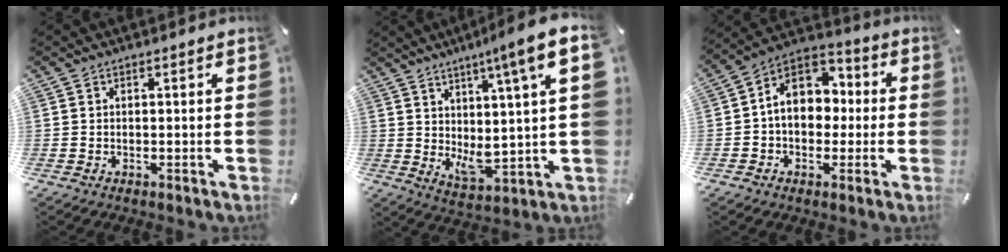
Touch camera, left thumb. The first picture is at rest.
{"total": 14.0, "force": [5.5, 2.1, 12.7], "torque": [-0.195, -0.055, 0.074]}
{"total": 11.1, "force": [0.2, 9.2, 6.2], "torque": [-0.127, 0.006, 0.003]}